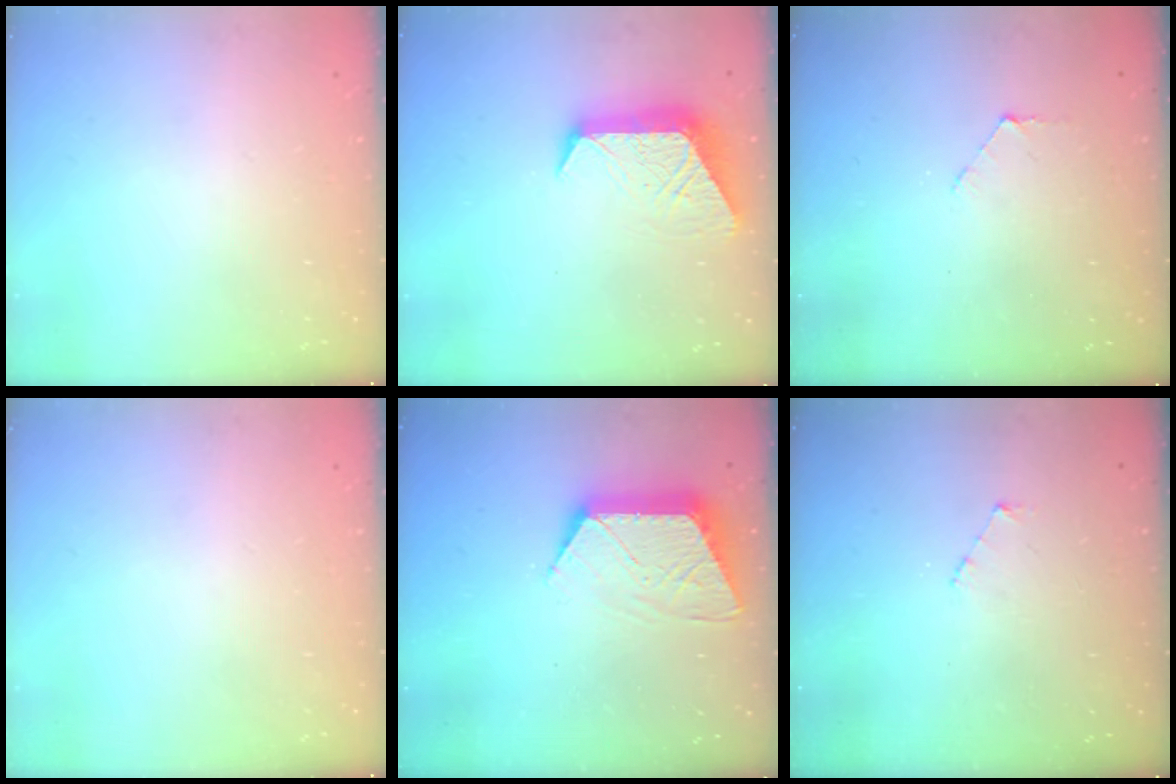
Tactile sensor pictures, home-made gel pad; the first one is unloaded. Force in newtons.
{"total": 10.8, "press": 10.8, "slide": 1.0}
{"total": 3.5, "press": 3.5, "slide": 0.4}
{"total": 0.0}
{"total": 12.2, "press": 12.2, "slide": 0.6}
{"total": 3.0, "press": 3.0, "slide": 0.3}